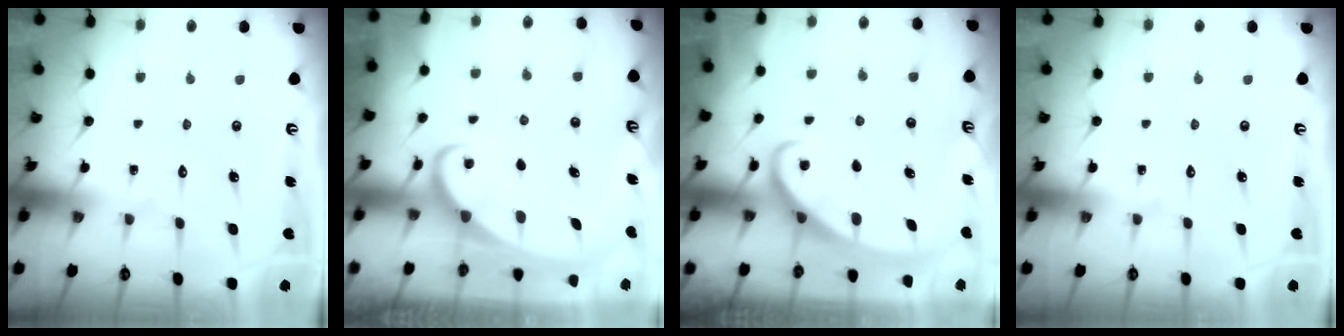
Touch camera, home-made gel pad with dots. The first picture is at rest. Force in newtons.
{"total": 2.4, "press": 2.4, "slide": 0.3}
{"total": 2.8, "press": 2.8, "slide": 0.4}
{"total": 0.0}